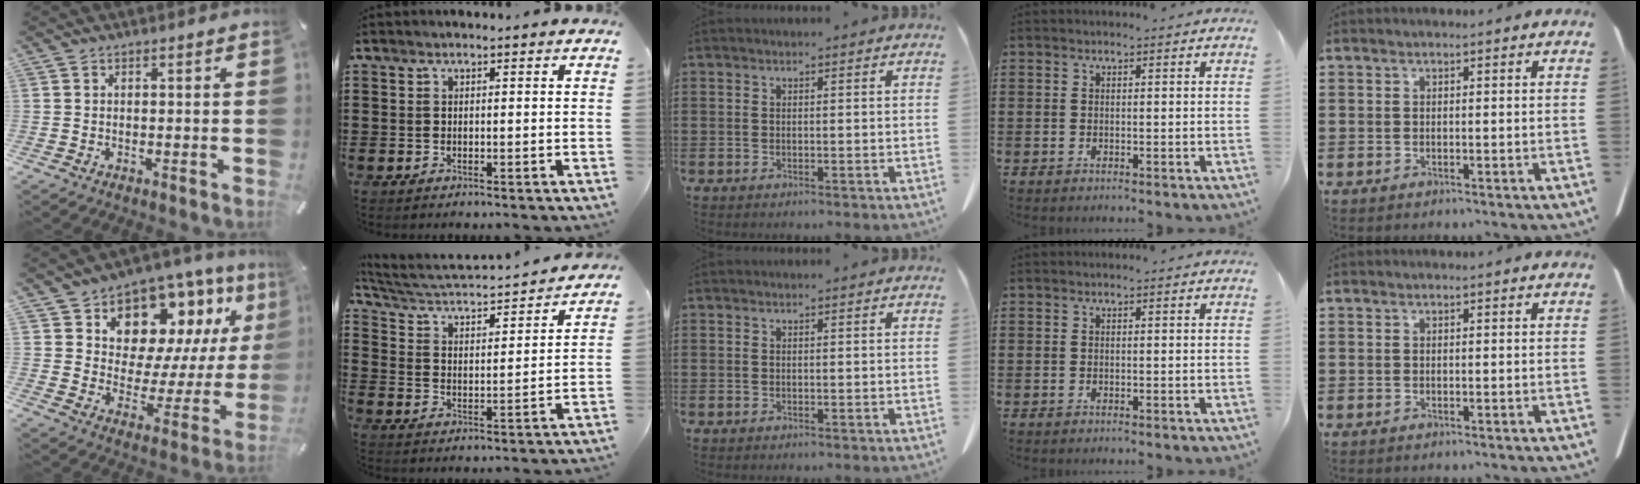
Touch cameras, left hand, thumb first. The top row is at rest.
{"thumb": {"total": 12.4, "force": [8.8, 8.0, 3.8], "torque": [-0.060, -0.092, 0.158]}, "index": {"total": 3.1, "force": [2.8, 0.5, 1.3], "torque": [-0.045, -0.031, 0.035]}}